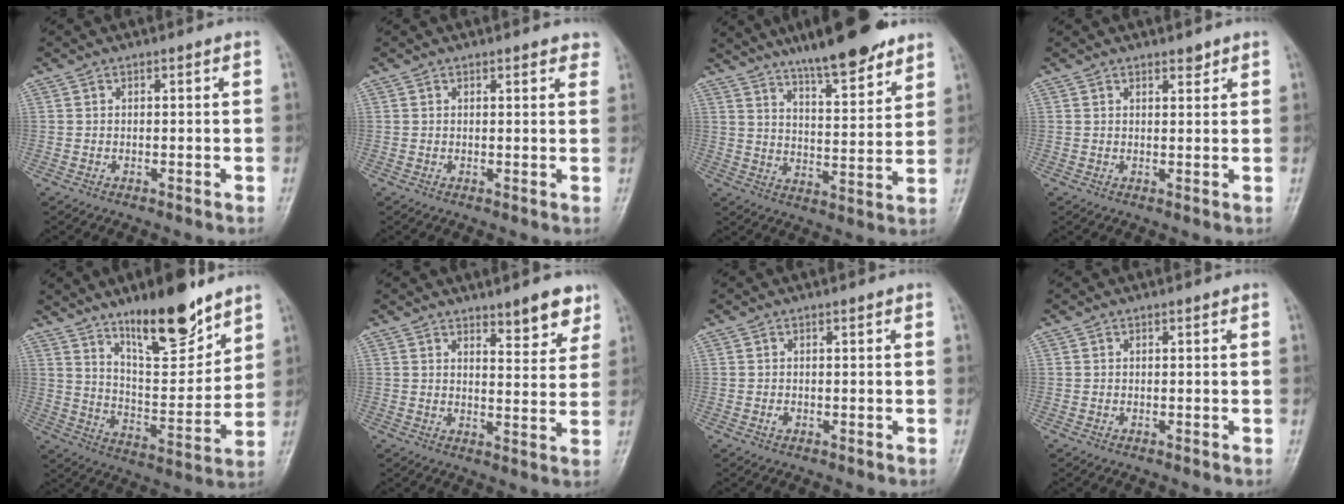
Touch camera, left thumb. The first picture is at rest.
{"total": 3.0, "force": [2.4, 1.0, 1.4], "torque": [0.001, -0.004, 0.021]}
{"total": 15.2, "force": [11.3, 3.4, 9.6], "torque": [-0.123, -0.062, 0.180]}
{"total": 1.6, "force": [1.3, 0.5, 0.6], "torque": [-0.003, -0.010, 0.019]}
{"total": 16.3, "force": [11.5, 5.0, 10.4], "torque": [-0.131, -0.083, 0.198]}
{"total": 6.8, "force": [4.9, 2.2, 4.1], "torque": [-0.031, -0.033, 0.065]}
{"total": 0.7, "force": [0.0, 0.4, 0.6], "torque": [-0.008, 0.003, 0.003]}
{"total": 0.0}